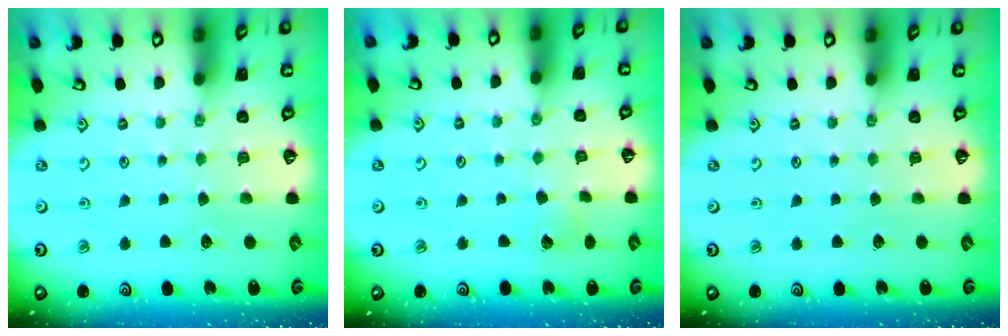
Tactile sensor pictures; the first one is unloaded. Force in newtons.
{"total": 3.4, "press": 3.3, "slide": 0.4}
{"total": 0.0}